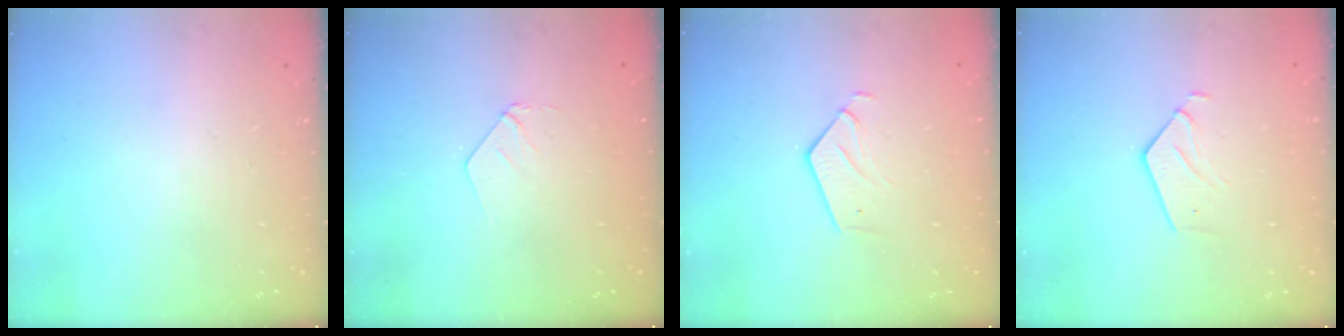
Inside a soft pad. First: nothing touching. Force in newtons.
{"total": 3.8, "press": 3.8, "slide": 0.3}
{"total": 2.9, "press": 2.9, "slide": 0.2}
{"total": 3.3, "press": 3.3, "slide": 0.2}